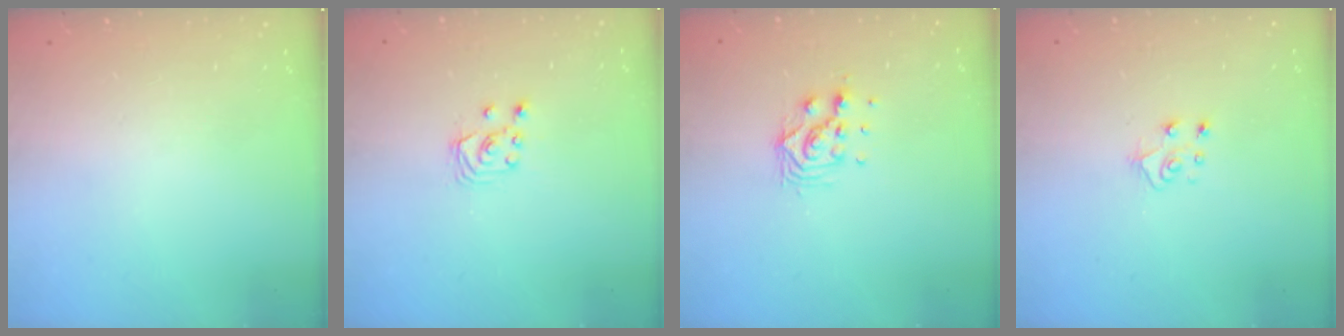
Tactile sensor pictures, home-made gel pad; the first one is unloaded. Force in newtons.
{"total": 3.0, "press": 3.0, "slide": 0.3}
{"total": 8.6, "press": 8.6, "slide": 0.7}
{"total": 5.6, "press": 5.6, "slide": 0.4}